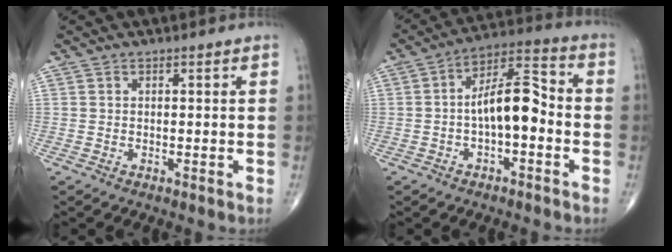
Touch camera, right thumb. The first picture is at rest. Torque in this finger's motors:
{"motor_torque": [-0.38, 0.67, 0.94, -0.58, 0.12]}